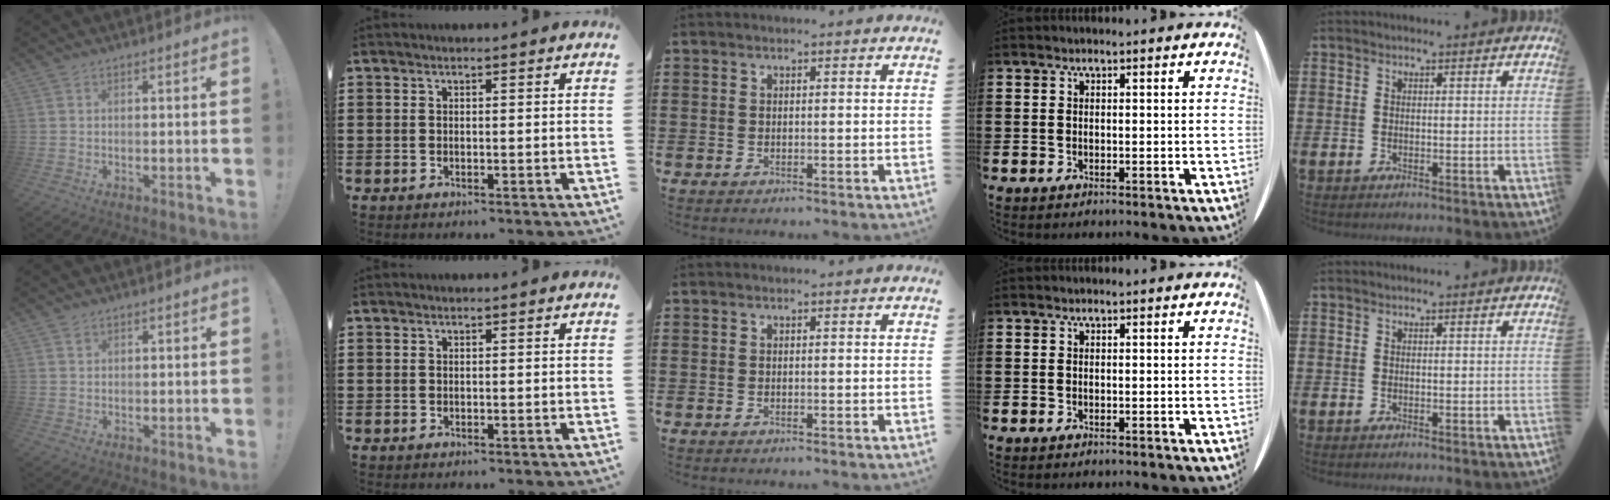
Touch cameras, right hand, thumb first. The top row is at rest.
{"thumb": {"total": 1.0, "force": [0.7, 0.7, 0.2], "torque": [0.010, -0.005, 0.010]}}